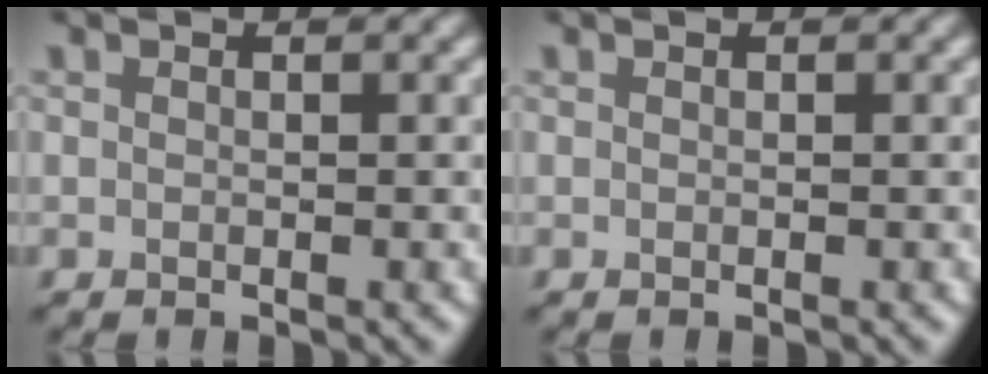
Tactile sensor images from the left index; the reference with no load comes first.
{"total": 0.0}